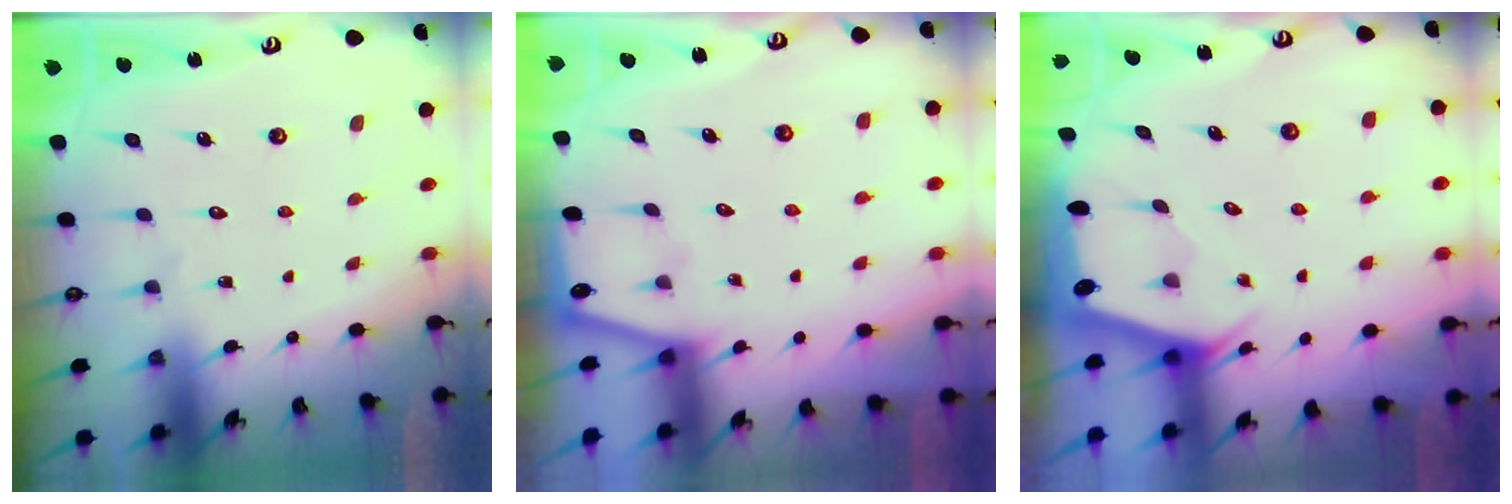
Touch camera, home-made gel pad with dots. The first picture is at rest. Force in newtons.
{"total": 0.0}
{"total": 2.0, "press": 2.0, "slide": 0.3}